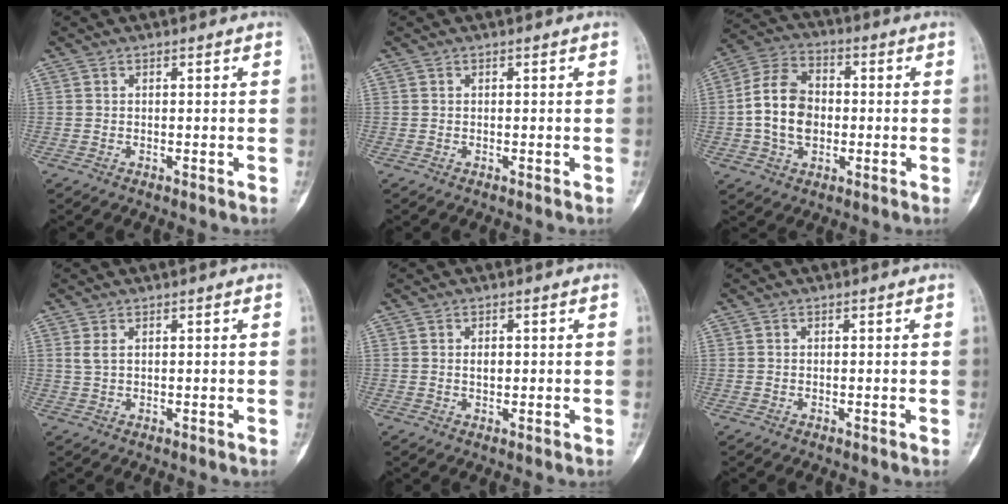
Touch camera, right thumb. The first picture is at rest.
{"total": 0.0}
{"total": 11.9, "force": [-0.9, 8.5, 8.2], "torque": [-0.134, 0.024, -0.024]}
{"total": 1.6, "force": [0.8, 0.8, 1.2], "torque": [-0.030, 0.006, 0.024]}
{"total": 1.6, "force": [0.2, 1.0, 1.2], "torque": [-0.012, -0.001, 0.005]}
{"total": 0.0}